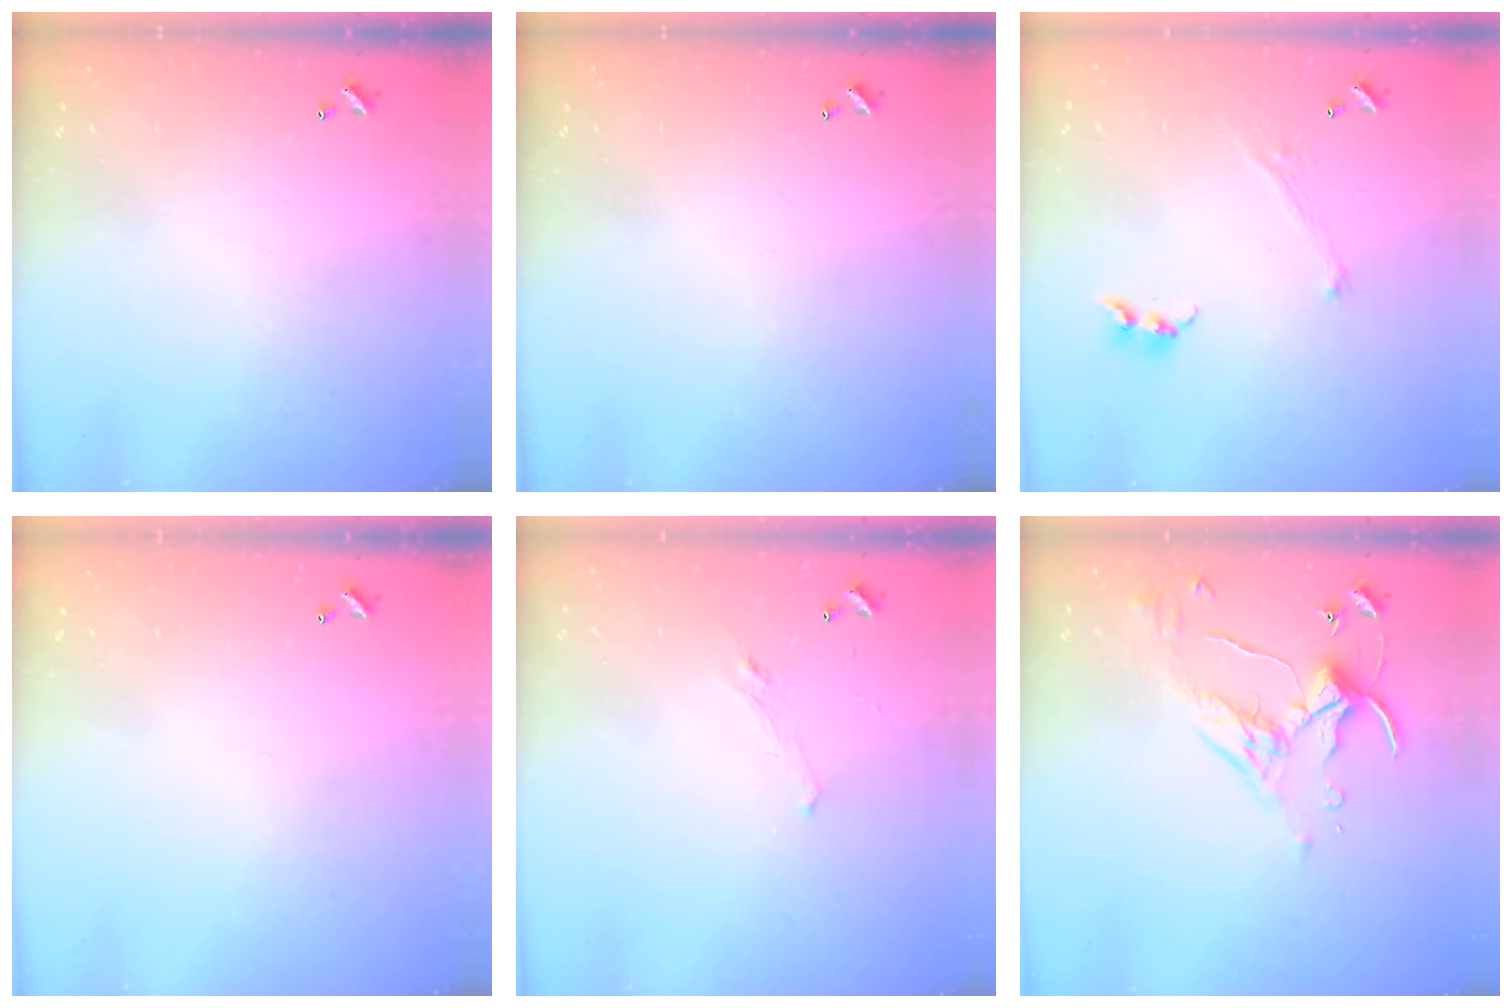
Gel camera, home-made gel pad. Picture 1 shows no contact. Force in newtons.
{"total": 0.0}
{"total": 1.3, "press": 1.2, "slide": 0.5}
{"total": 0.0}
{"total": 0.8, "press": 0.1, "slide": 0.8}
{"total": 4.8, "press": 4.7, "slide": 1.0}